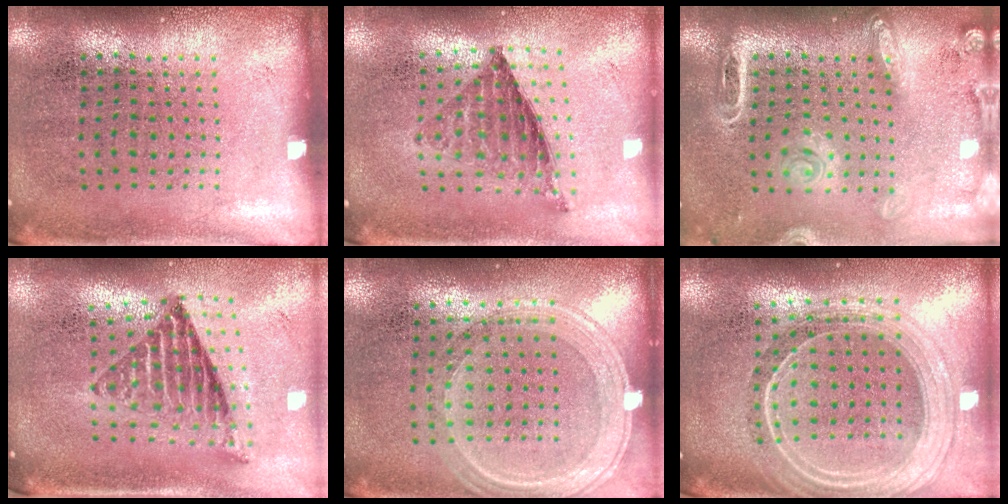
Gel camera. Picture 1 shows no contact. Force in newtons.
{"total": 0.8, "press": 0.8, "slide": 0.1}
{"total": 2.0, "press": 1.8, "slide": 1.1}
{"total": 1.7, "press": 1.4, "slide": 1.0}
{"total": 1.3, "press": 1.2, "slide": 0.4}
{"total": 2.4, "press": 2.0, "slide": 1.2}